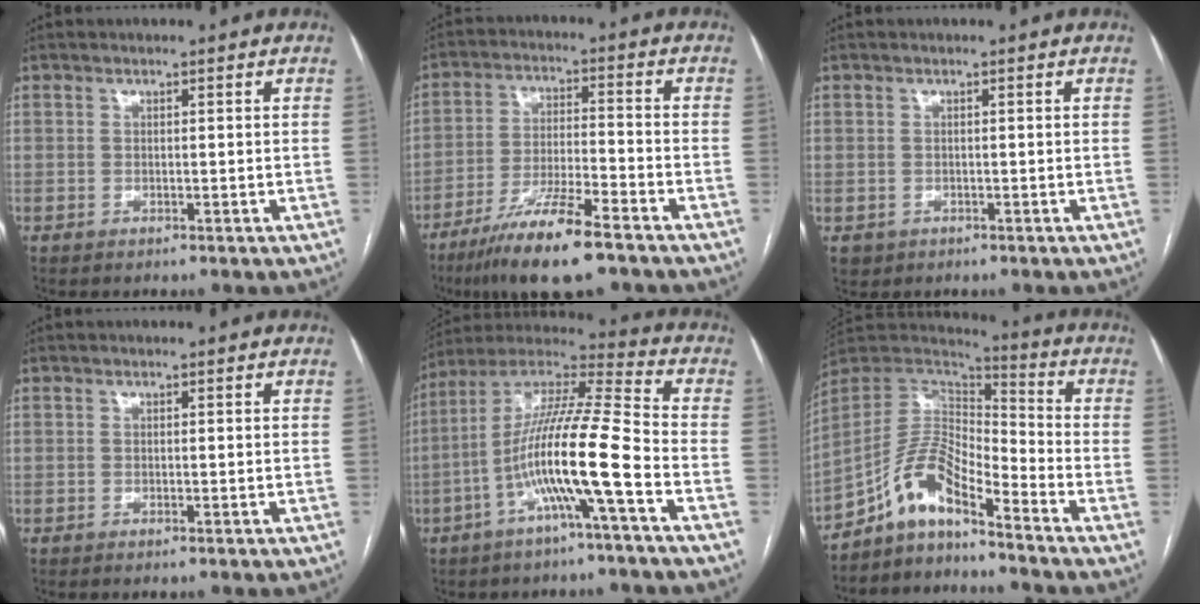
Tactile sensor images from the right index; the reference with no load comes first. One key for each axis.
{"total": 12.6, "fx": -8.7, "fy": 1.2, "fz": 9.0, "tx": -0.169, "ty": -0.027, "tz": -0.153}
{"total": 0.7, "fx": 0.0, "fy": 0.7, "fz": -0.1, "tx": 0.006, "ty": 0.007, "tz": -0.002}
{"total": 0.5, "fx": -0.4, "fy": -0.2, "fz": 0.3, "tx": -0.009, "ty": -0.002, "tz": -0.006}
{"total": 15.0, "fx": -5.0, "fy": -0.4, "fz": 14.1, "tx": -0.265, "ty": 0.012, "tz": -0.100}
{"total": 10.6, "fx": -7.7, "fy": 2.7, "fz": 6.8, "tx": -0.138, "ty": 0.033, "tz": -0.141}